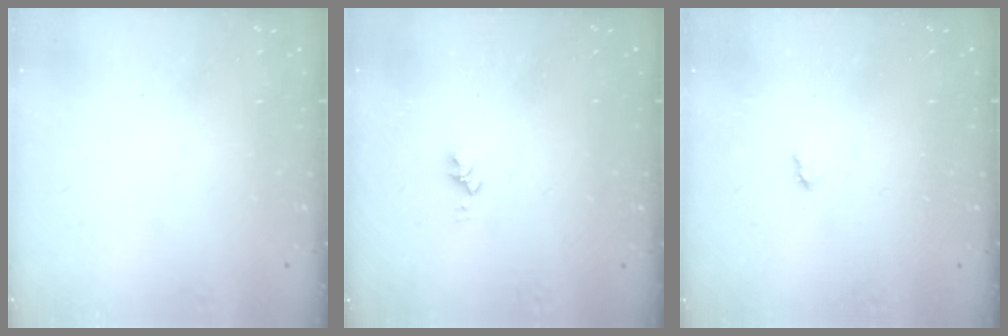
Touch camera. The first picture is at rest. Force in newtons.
{"total": 2.8, "press": 2.8, "slide": 0.4}
{"total": 1.9, "press": 1.9, "slide": 0.3}